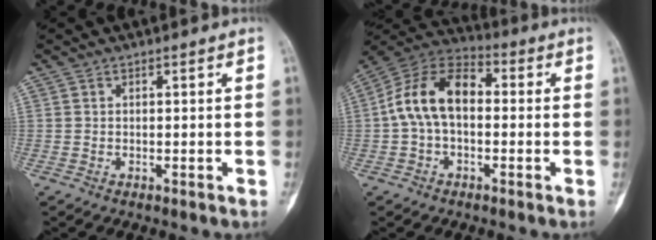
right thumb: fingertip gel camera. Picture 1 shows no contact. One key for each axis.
{"total": 12.8, "fx": 0.0, "fy": 8.0, "fz": 10.0, "tx": -0.173, "ty": 0.038, "tz": -0.014}